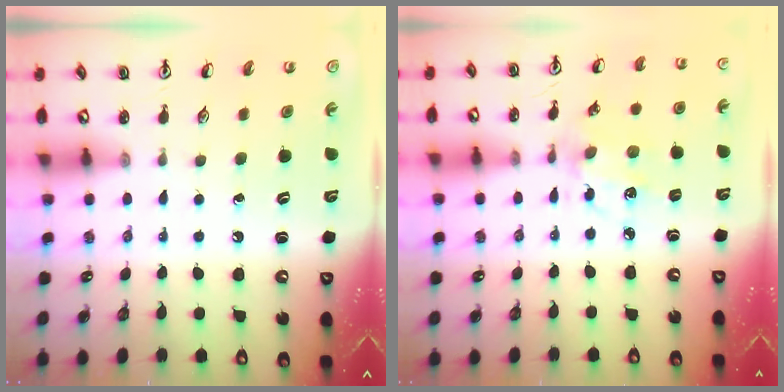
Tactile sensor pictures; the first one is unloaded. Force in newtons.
{"total": 6.1, "press": 6.0, "slide": 0.4}